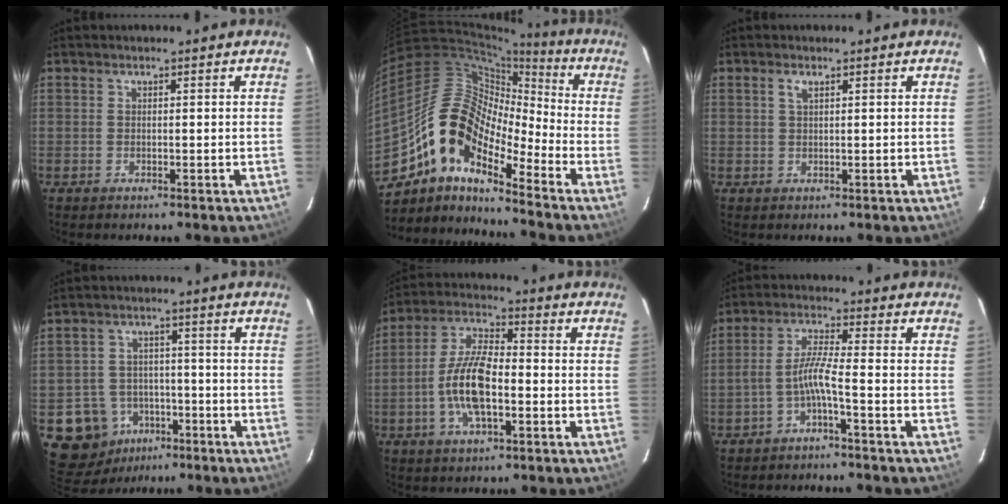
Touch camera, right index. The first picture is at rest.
{"total": 14.9, "force": [-9.7, 5.9, 9.6], "torque": [-0.158, 0.005, -0.198]}
{"total": 1.3, "force": [0.6, 0.4, 1.0], "torque": [-0.021, 0.003, 0.011]}
{"total": 10.6, "force": [-4.9, 9.1, 2.1], "torque": [-0.077, 0.025, -0.059]}
{"total": 11.2, "force": [-2.9, 4.2, 9.9], "torque": [-0.206, 0.006, -0.058]}
{"total": 4.7, "force": [-2.5, -0.5, 3.9], "torque": [-0.096, 0.011, -0.049]}